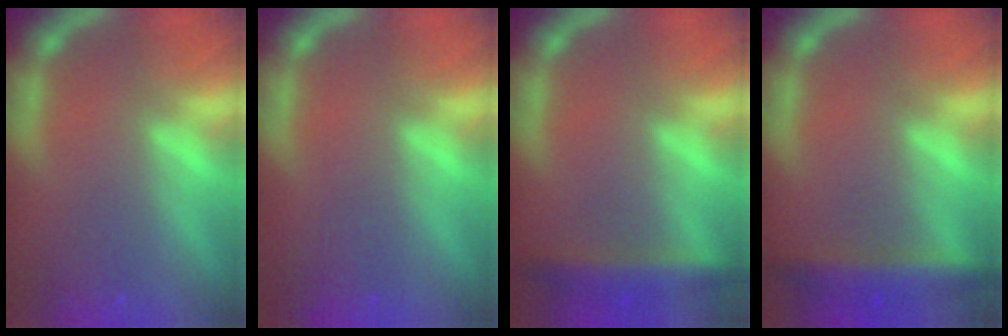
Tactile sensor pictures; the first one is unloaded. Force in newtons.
{"total": 0.0}
{"total": 4.0}
{"total": 4.5}